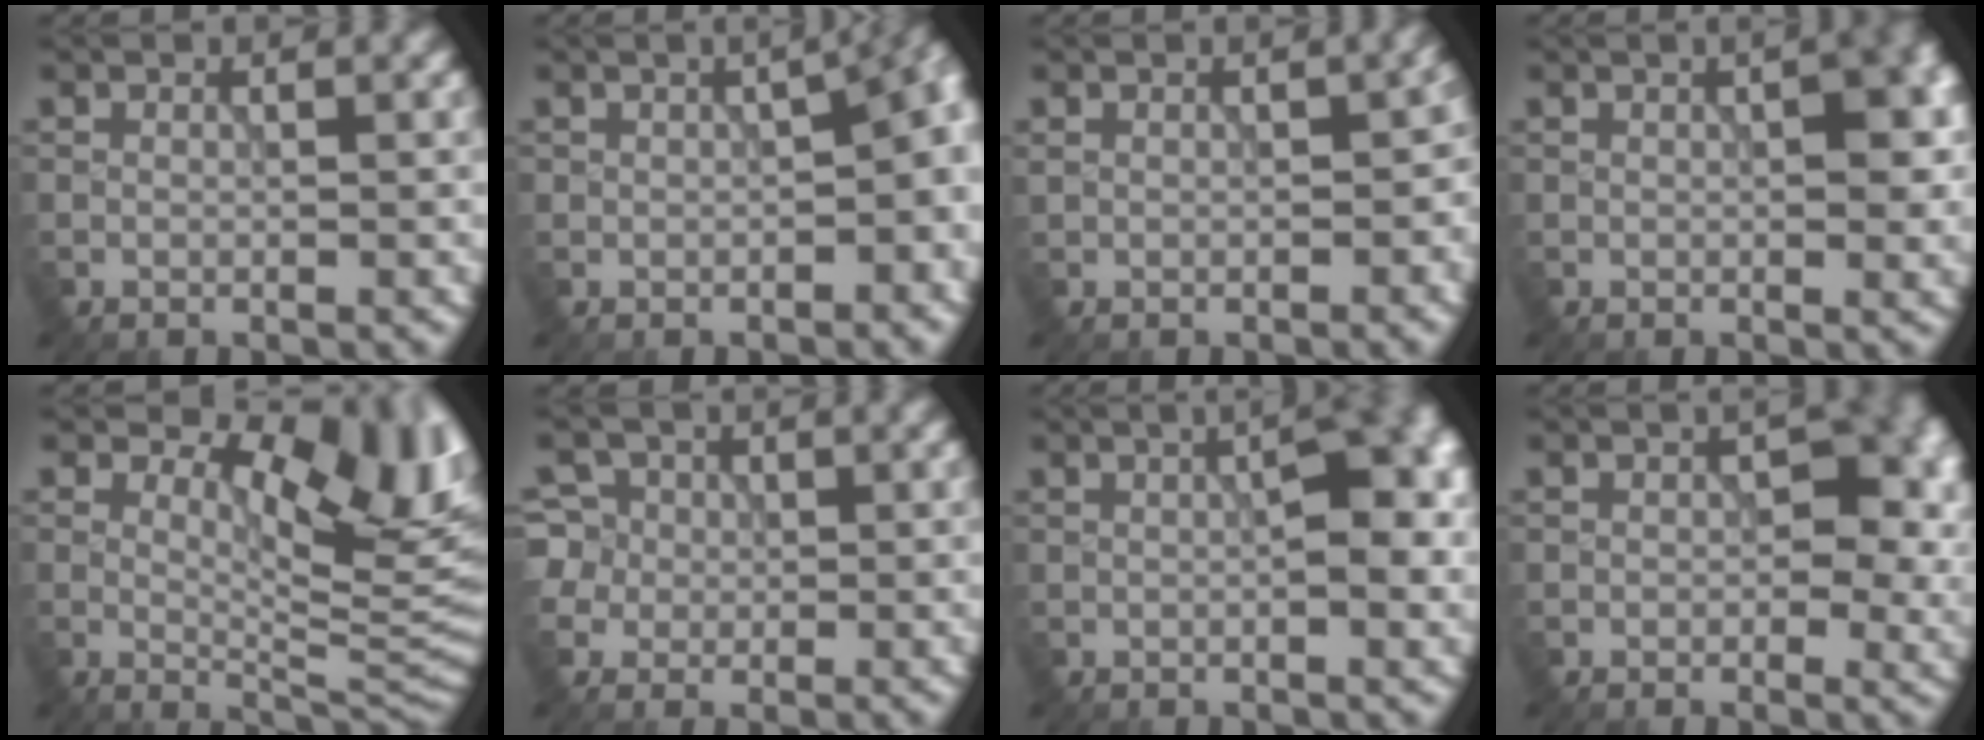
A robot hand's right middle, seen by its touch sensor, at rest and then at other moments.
{"total": 7.8, "force": [0.0, 4.1, 6.7], "torque": [-0.066, 0.000, -0.002]}
{"total": 4.3, "force": [0.0, 2.5, 3.5], "torque": [-0.048, -0.004, 0.007]}
{"total": 5.3, "force": [0.6, 2.3, 4.7], "torque": [-0.047, 0.005, 0.012]}
{"total": 10.6, "force": [3.7, 4.8, 8.7], "torque": [-0.113, -0.002, 0.055]}
{"total": 4.6, "force": [0.5, 4.4, 1.1], "torque": [-0.018, 0.031, -0.004]}
{"total": 8.4, "force": [0.8, 3.7, 7.6], "torque": [-0.057, 0.025, 0.005]}
{"total": 7.4, "force": [0.7, 4.3, 6.0], "torque": [-0.055, 0.002, 0.005]}